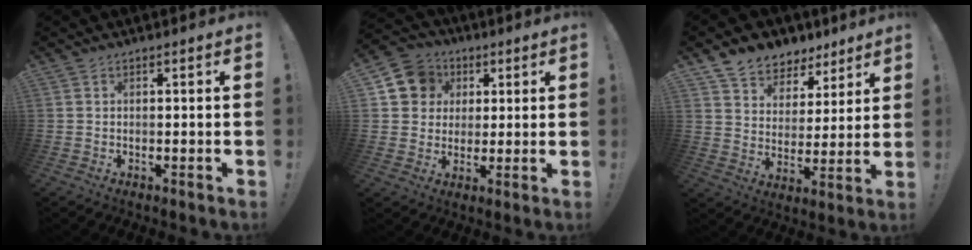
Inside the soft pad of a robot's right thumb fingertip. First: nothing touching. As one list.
[{"total": 11.1, "force": [3.5, 9.9, 3.5], "torque": [-0.045, -0.008, 0.073]}, {"total": 7.9, "force": [6.0, 5.1, 0.8], "torque": [-0.020, -0.053, 0.118]}]